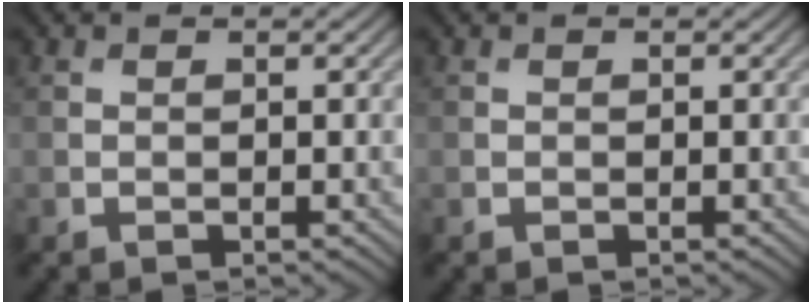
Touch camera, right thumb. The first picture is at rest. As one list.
[{"total": 0.0}]